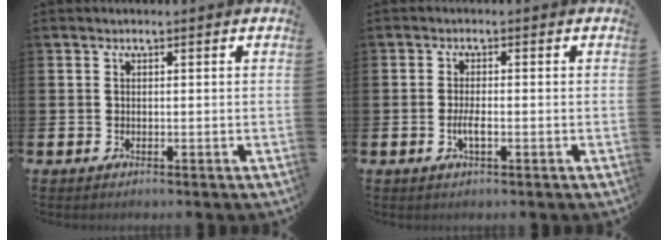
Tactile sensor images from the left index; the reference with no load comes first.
{"total": 2.2, "force": [-0.6, 0.6, 2.0], "torque": [-0.036, 0.000, -0.011]}